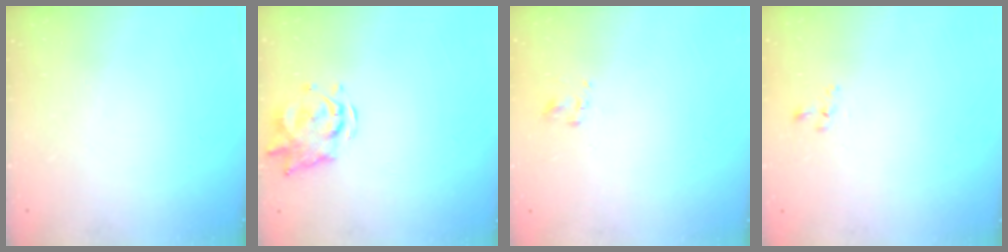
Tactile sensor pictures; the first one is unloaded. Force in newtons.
{"total": 1.8, "press": 1.8, "slide": 0.4}
{"total": 2.6, "press": 2.5, "slide": 0.7}
{"total": 0.0}